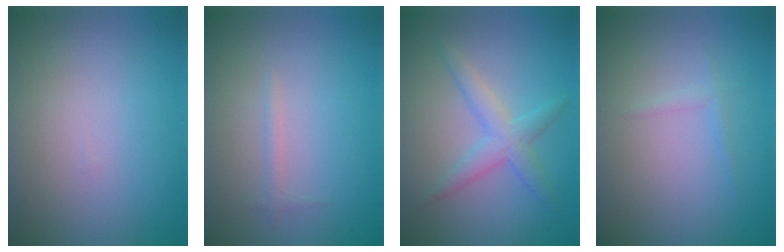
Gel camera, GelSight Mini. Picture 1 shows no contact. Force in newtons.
{"total": 0.7, "press": 0.7, "slide": 0.1}
{"total": 2.8, "press": 2.8, "slide": 0.1}
{"total": 0.8, "press": 0.8, "slide": 0.1}